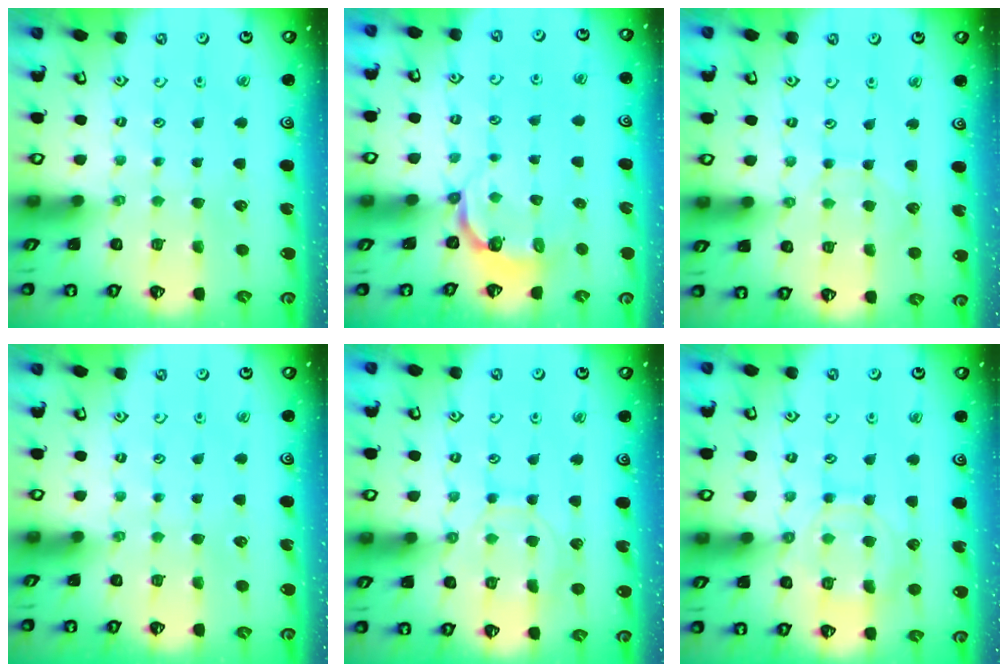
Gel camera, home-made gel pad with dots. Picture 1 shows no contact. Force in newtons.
{"total": 4.8, "press": 3.7, "slide": 3.0}
{"total": 5.7, "press": 5.7, "slide": 0.4}
{"total": 0.0}
{"total": 10.1, "press": 10.0, "slide": 0.9}
{"total": 11.2, "press": 11.1, "slide": 1.0}